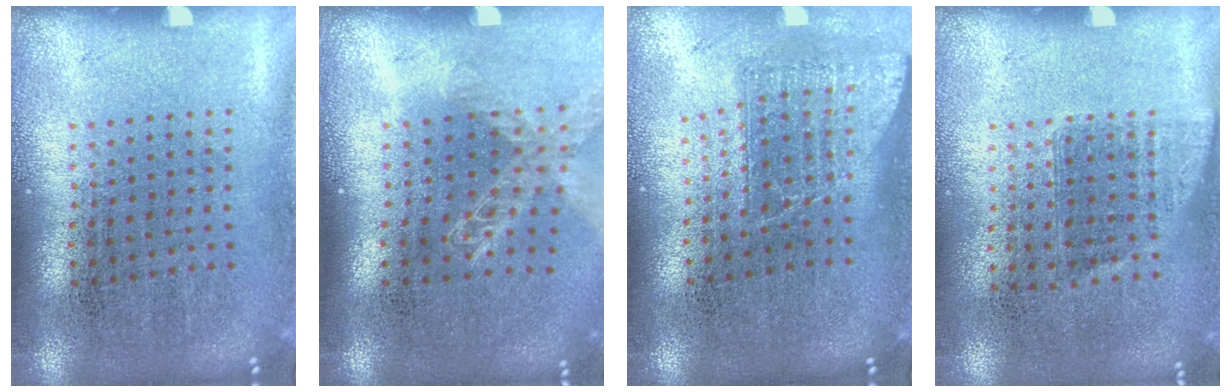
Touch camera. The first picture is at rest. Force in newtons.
{"total": 1.4, "press": 1.3, "slide": 0.4}
{"total": 1.5, "press": 1.2, "slide": 0.9}
{"total": 0.8, "press": 0.7, "slide": 0.4}